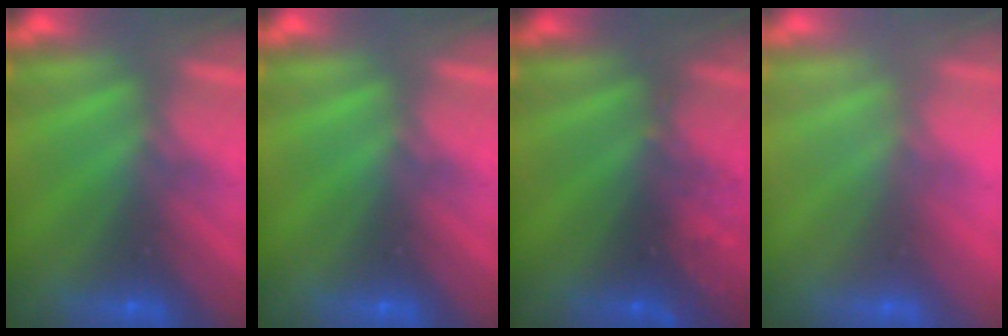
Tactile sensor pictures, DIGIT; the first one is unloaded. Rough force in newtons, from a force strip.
{"total": 0.0}
{"total": 2.8}
{"total": 2.5}